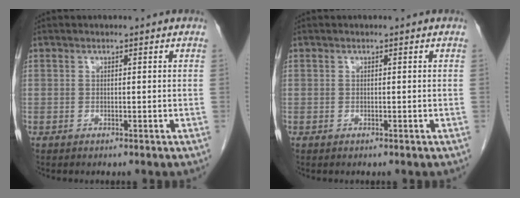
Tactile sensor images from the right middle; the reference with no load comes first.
{"total": 0.0}